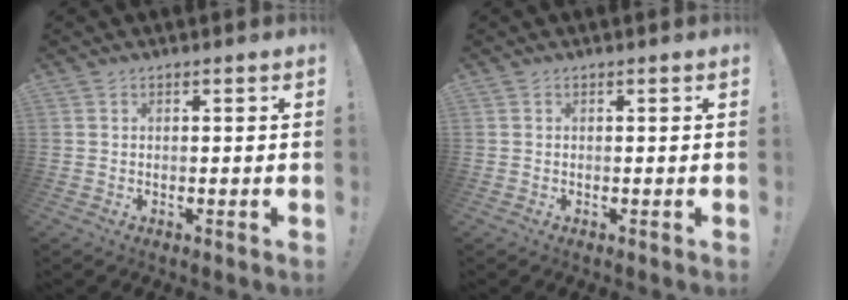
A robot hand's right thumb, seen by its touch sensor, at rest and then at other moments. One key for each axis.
{"total": 0.0}